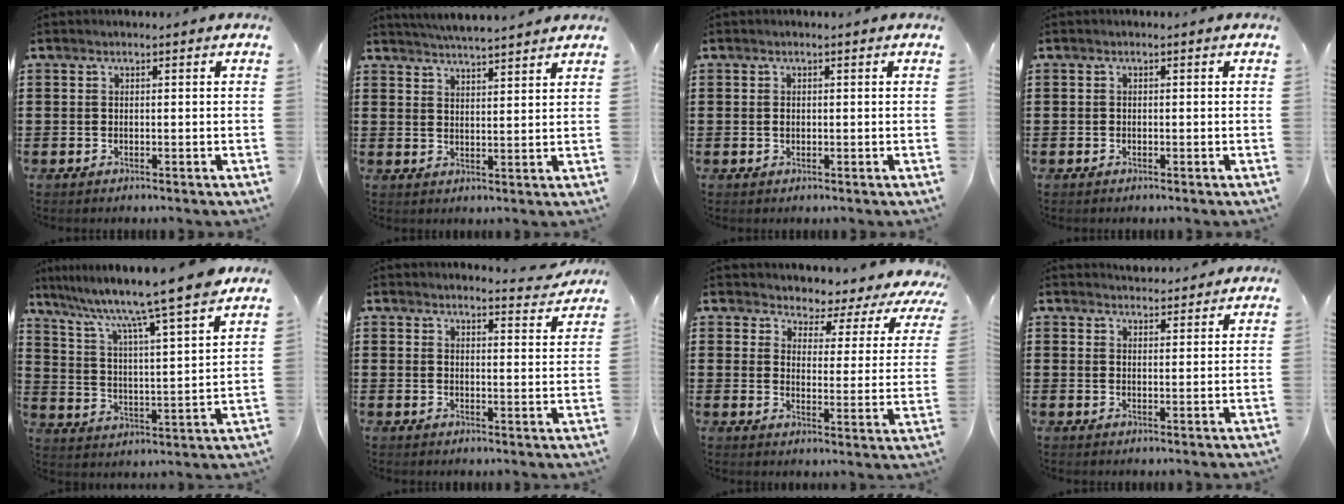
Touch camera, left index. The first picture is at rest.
{"total": 4.0, "force": [3.9, -0.4, 0.7], "torque": [-0.025, -0.016, 0.070]}
{"total": 0.8, "force": [-0.1, 0.5, 0.5], "torque": [-0.014, 0.002, -0.002]}
{"total": 0.5, "force": [-0.4, 0.4, 0.0], "torque": [-0.002, 0.002, -0.008]}
{"total": 9.2, "force": [7.7, -1.5, 4.8], "torque": [-0.125, -0.062, 0.119]}
{"total": 3.2, "force": [3.2, 0.1, 0.4], "torque": [-0.011, -0.014, 0.057]}
{"total": 3.3, "force": [3.0, 1.4, 0.5], "torque": [-0.027, -0.025, 0.041]}
{"total": 3.0, "force": [2.9, 0.7, 0.0], "torque": [0.001, -0.010, 0.054]}